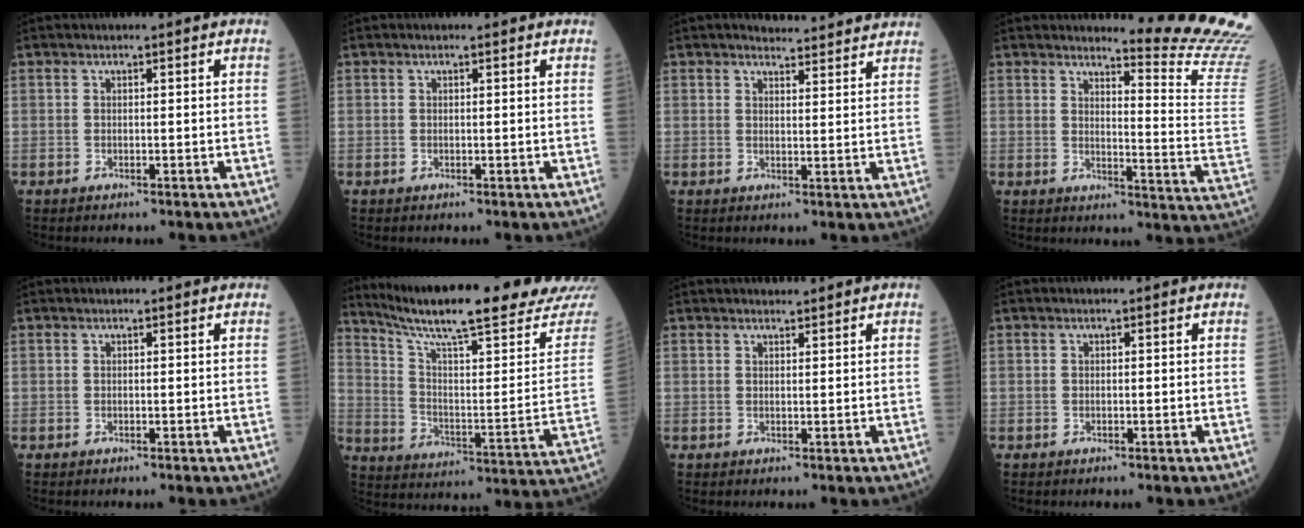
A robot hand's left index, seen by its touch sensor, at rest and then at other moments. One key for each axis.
{"total": 0.0}
{"total": 8.3, "fx": 8.1, "fy": 0.9, "fz": 1.7, "tx": -0.014, "ty": -0.003, "tz": 0.082}
{"total": 13.6, "fx": 13.1, "fy": -3.4, "fz": 1.6, "tx": -0.028, "ty": -0.169, "tz": 0.134}
{"total": 0.0}
{"total": 24.3, "fx": 21.1, "fy": -0.2, "fz": 12.1, "tx": -0.192, "ty": -0.076, "tz": 0.295}
{"total": 1.7, "fx": 1.7, "fy": 0.0, "fz": 0.3, "tx": -0.001, "ty": 0.011, "tz": 0.029}
{"total": 0.0}